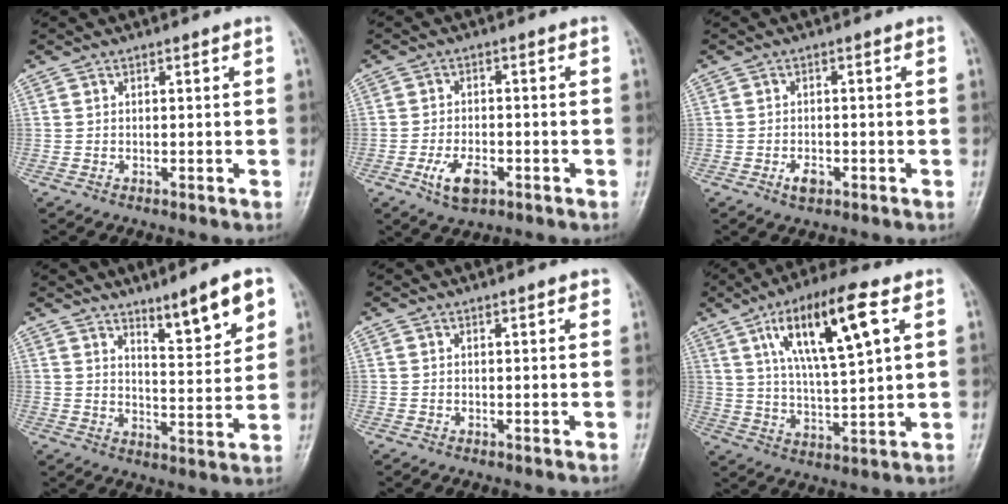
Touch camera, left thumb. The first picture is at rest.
{"total": 6.2, "force": [-2.8, 3.3, 4.4], "torque": [-0.079, 0.011, -0.046]}
{"total": 2.9, "force": [-1.5, 1.6, 2.0], "torque": [-0.031, 0.007, -0.024]}
{"total": 10.0, "force": [6.1, 2.3, 7.6], "torque": [-0.097, -0.042, 0.096]}
{"total": 1.5, "force": [0.9, 0.4, 1.1], "torque": [-0.013, -0.001, 0.008]}
{"total": 16.4, "force": [6.7, 4.2, 14.3], "torque": [-0.246, -0.012, 0.117]}